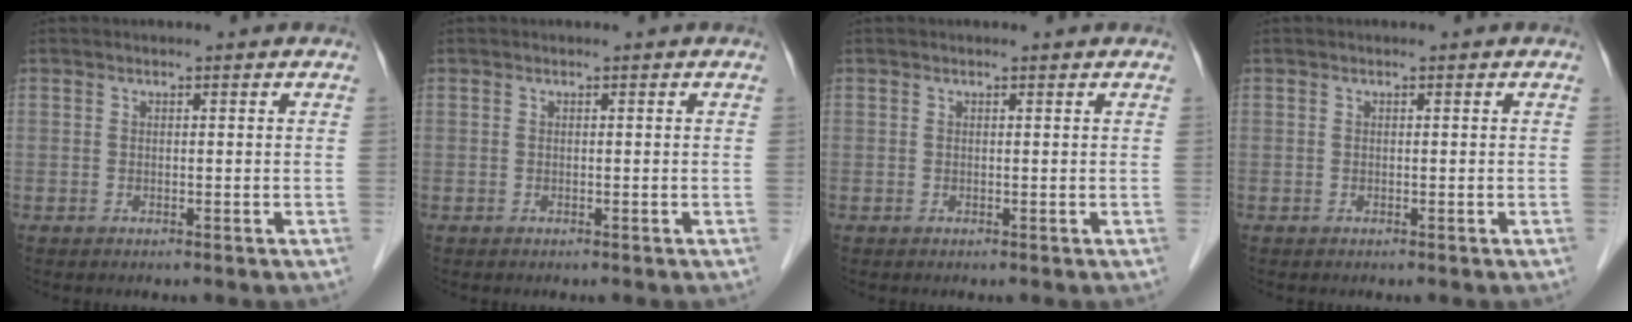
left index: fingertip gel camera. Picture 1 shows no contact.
{"total": 0.0}
{"total": 0.0}
{"total": 0.0}